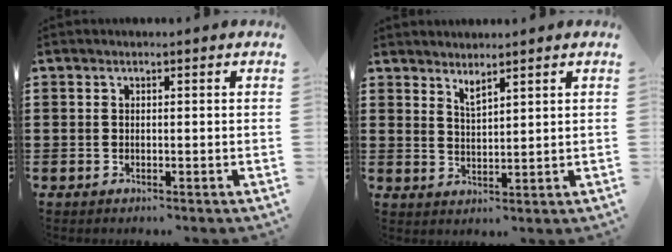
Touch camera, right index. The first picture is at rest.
{"total": 2.4, "force": [2.3, 0.0, 0.8], "torque": [-0.020, 0.000, 0.042]}